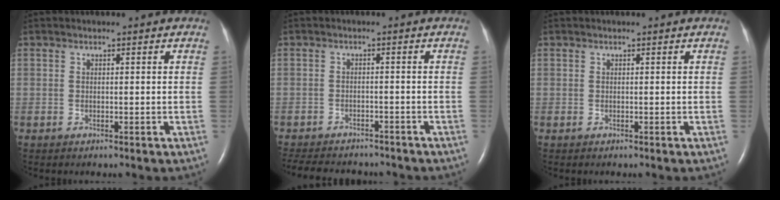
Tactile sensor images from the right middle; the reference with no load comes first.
{"total": 11.3, "force": [-10.1, 3.4, 3.7], "torque": [-0.076, -0.003, -0.131]}
{"total": 0.0}